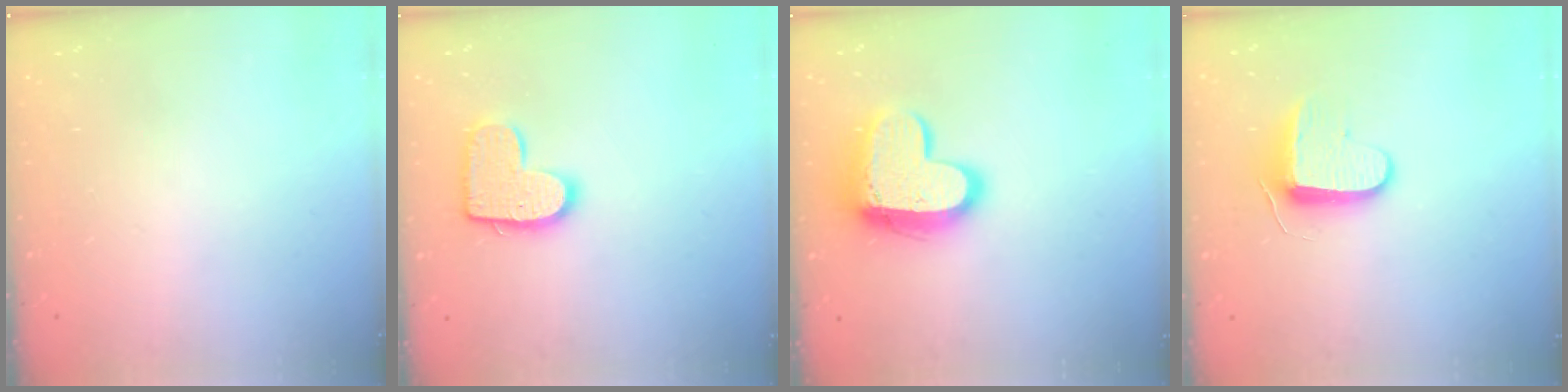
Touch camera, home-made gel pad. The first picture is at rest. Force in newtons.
{"total": 12.0, "press": 11.9, "slide": 0.6}
{"total": 16.9, "press": 16.8, "slide": 1.4}
{"total": 8.7, "press": 8.7, "slide": 0.6}